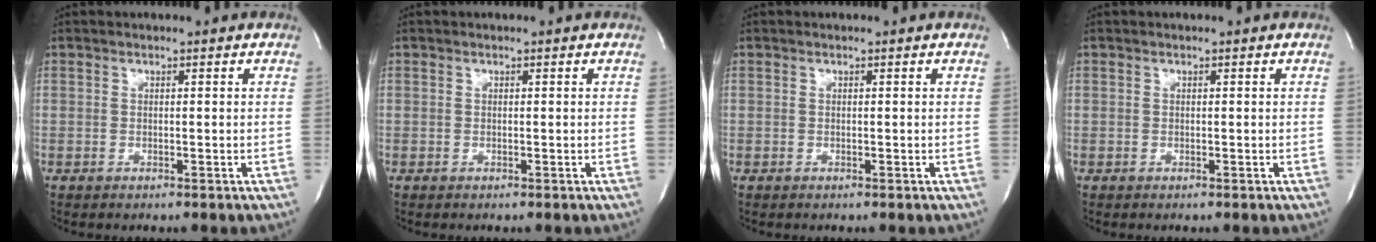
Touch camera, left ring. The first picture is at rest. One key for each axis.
{"total": 0.0}
{"total": 0.0}
{"total": 0.0}